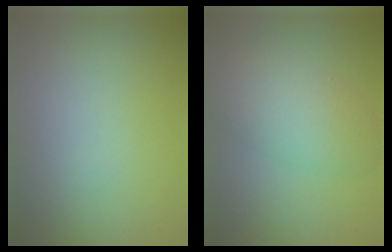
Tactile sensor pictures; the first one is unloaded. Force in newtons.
{"total": 4.9, "press": 4.9, "slide": 0.2}